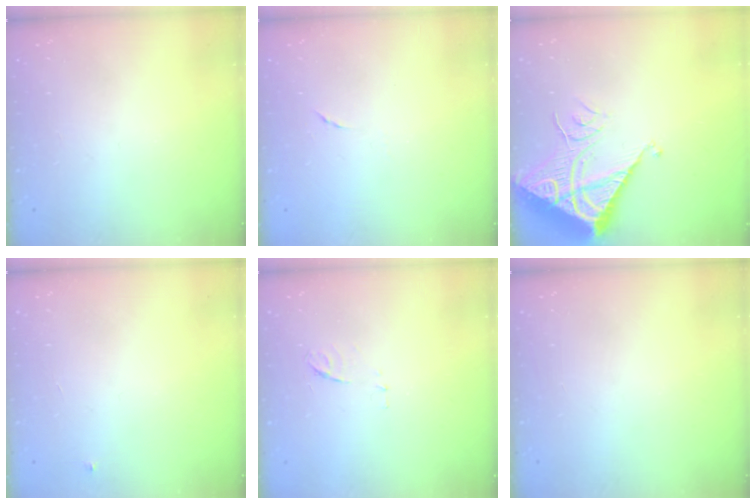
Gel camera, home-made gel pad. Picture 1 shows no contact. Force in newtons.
{"total": 3.9, "press": 3.5, "slide": 1.6}
{"total": 13.8, "press": 13.7, "slide": 1.3}
{"total": 3.0, "press": 2.9, "slide": 0.4}
{"total": 6.2, "press": 6.2, "slide": 0.5}
{"total": 0.0}